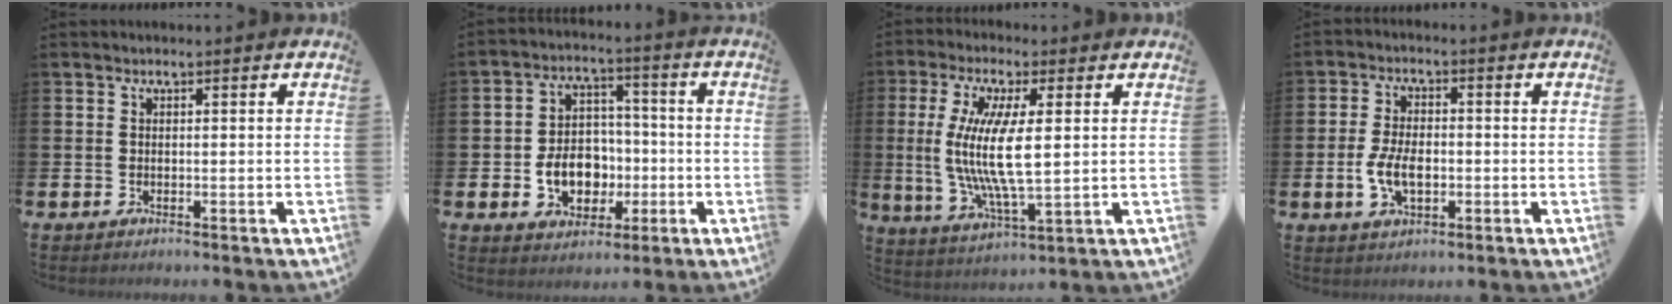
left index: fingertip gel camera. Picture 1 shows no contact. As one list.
[{"total": 7.8, "force": [-1.9, 6.2, 4.3], "torque": [-0.074, 0.015, -0.037]}, {"total": 10.2, "force": [1.8, 2.9, 9.6], "torque": [-0.179, -0.015, 0.027]}, {"total": 5.4, "force": [-0.9, 3.0, 4.4], "torque": [-0.083, -0.001, -0.021]}]